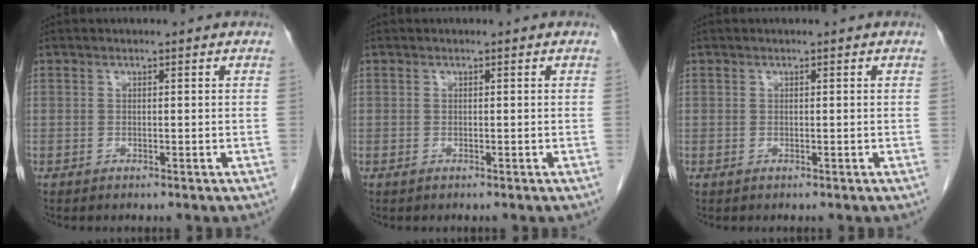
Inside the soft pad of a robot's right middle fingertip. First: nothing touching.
{"total": 0.0}
{"total": 0.0}